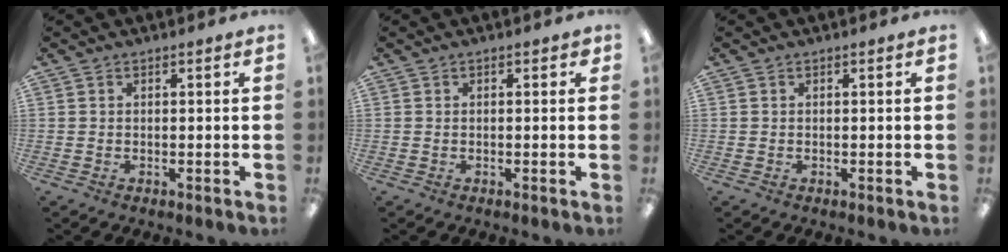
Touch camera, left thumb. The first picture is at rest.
{"total": 1.1, "force": [0.3, 0.7, 0.8], "torque": [-0.008, 0.001, 0.003]}
{"total": 0.0}